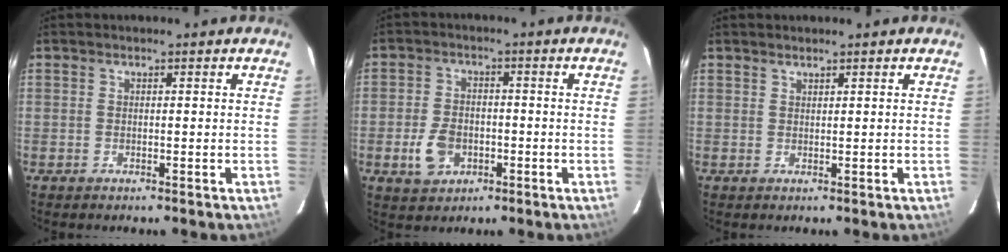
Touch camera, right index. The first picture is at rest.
{"total": 6.8, "force": [-2.5, 4.9, 4.0], "torque": [-0.091, 0.005, -0.038]}
{"total": 0.7, "force": [0.7, 0.1, 0.2], "torque": [-0.004, 0.000, 0.013]}